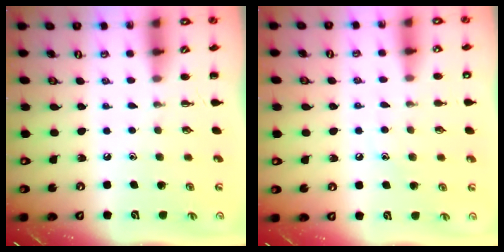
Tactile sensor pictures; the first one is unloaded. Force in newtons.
{"total": 7.6, "press": 7.4, "slide": 1.8}